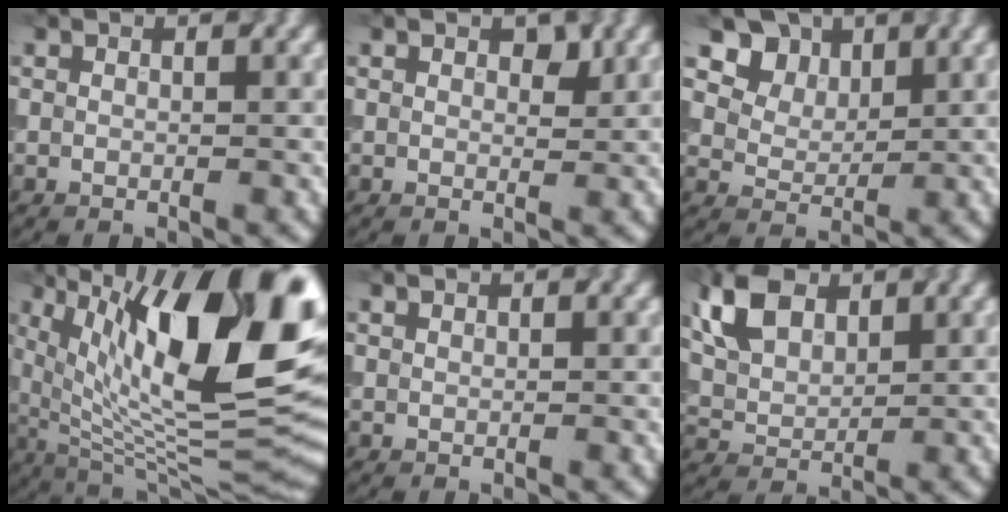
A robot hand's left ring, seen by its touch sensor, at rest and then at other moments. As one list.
[{"total": 1.3, "force": [0.7, 0.6, 1.0], "torque": [-0.012, 0.005, 0.013]}, {"total": 7.8, "force": [4.4, 5.3, 3.6], "torque": [-0.083, 0.011, 0.084]}, {"total": 16.6, "force": [5.6, 6.1, 14.4], "torque": [-0.223, 0.002, 0.100]}, {"total": 0.6, "force": [0.5, 0.2, 0.1], "torque": [-0.006, 0.005, 0.007]}, {"total": 6.5, "force": [3.1, 4.0, 4.1], "torque": [-0.102, 0.016, 0.062]}]